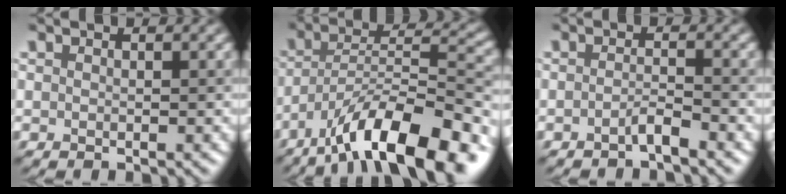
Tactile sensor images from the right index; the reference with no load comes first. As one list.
[{"total": 13.2, "force": [-8.6, 4.1, 9.2], "torque": [-0.141, 0.017, -0.155]}, {"total": 1.4, "force": [-1.0, 0.1, 1.0], "torque": [-0.020, 0.005, -0.023]}]